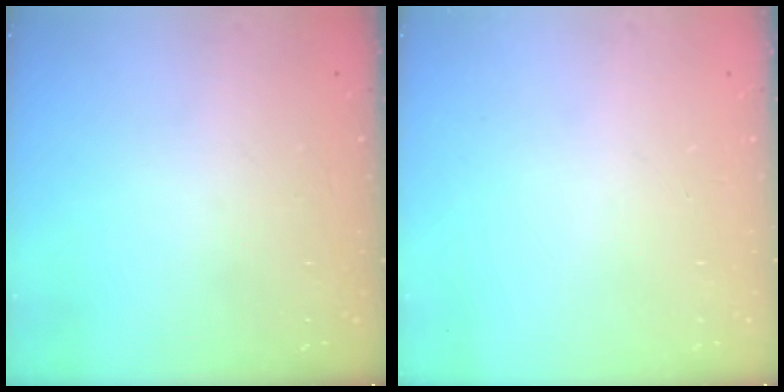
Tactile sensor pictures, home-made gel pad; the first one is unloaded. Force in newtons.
{"total": 0.0}